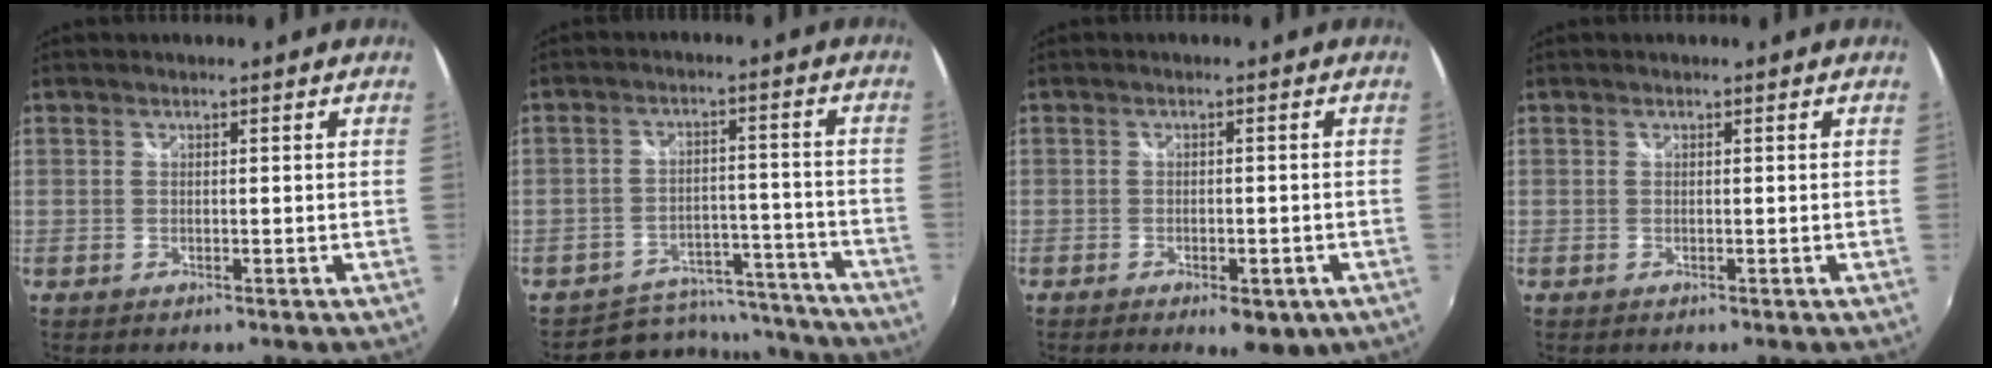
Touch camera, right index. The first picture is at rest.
{"total": 13.8, "force": [-12.0, 6.6, 1.7], "torque": [-0.038, 0.047, -0.149]}
{"total": 6.8, "force": [-4.1, 2.7, 4.7], "torque": [-0.079, -0.016, -0.051]}
{"total": 0.0}